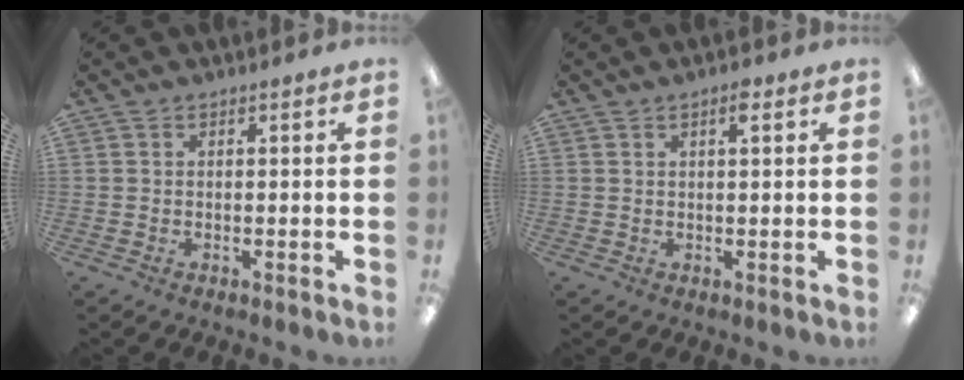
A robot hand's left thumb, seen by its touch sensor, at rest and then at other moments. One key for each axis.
{"total": 2.5, "fx": 1.4, "fy": 0.6, "fz": 2.0, "tx": -0.028, "ty": -0.002, "tz": 0.020}